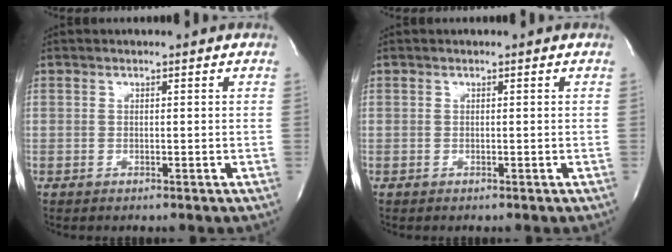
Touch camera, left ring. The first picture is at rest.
{"total": 0.0}